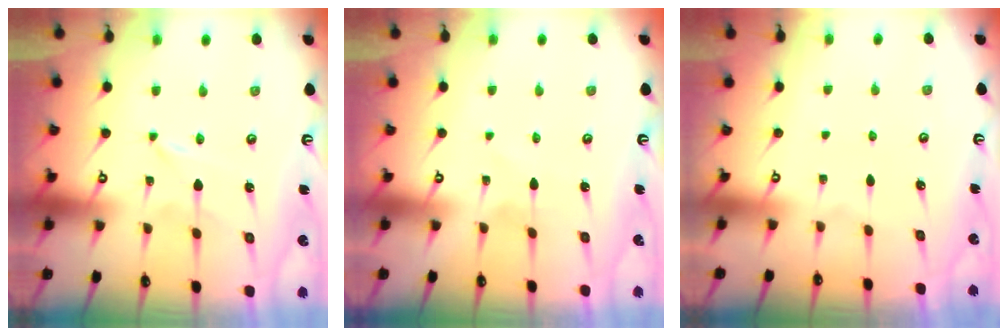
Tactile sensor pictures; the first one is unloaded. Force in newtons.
{"total": 2.2, "press": 2.2, "slide": 0.2}
{"total": 0.0}